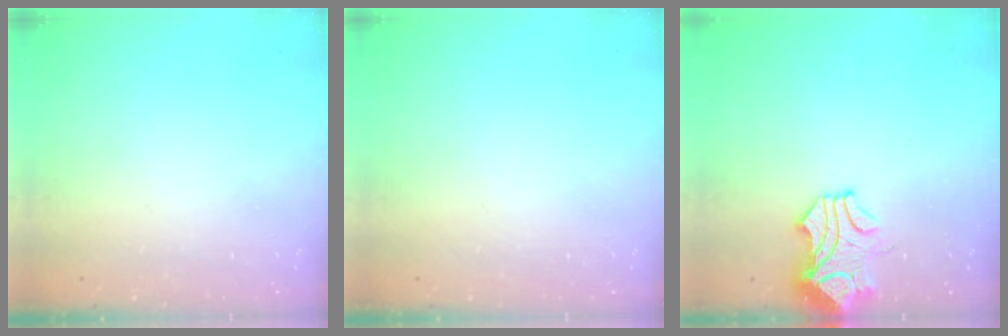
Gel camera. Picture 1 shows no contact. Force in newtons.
{"total": 0.0}
{"total": 0.9, "press": 0.1, "slide": 0.9}